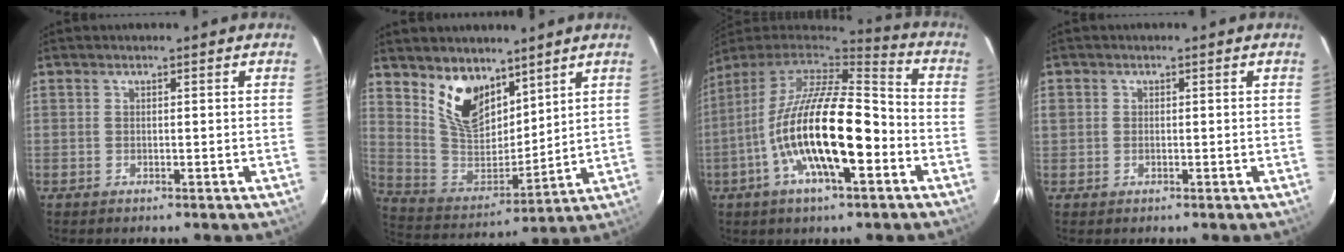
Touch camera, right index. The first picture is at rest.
{"total": 13.5, "force": [8.7, 7.4, 7.1], "torque": [-0.140, -0.004, 0.178]}
{"total": 20.4, "force": [-6.2, 6.4, 18.4], "torque": [-0.334, -0.019, -0.116]}
{"total": 1.3, "force": [-0.1, 1.2, 0.6], "torque": [-0.011, 0.000, -0.004]}